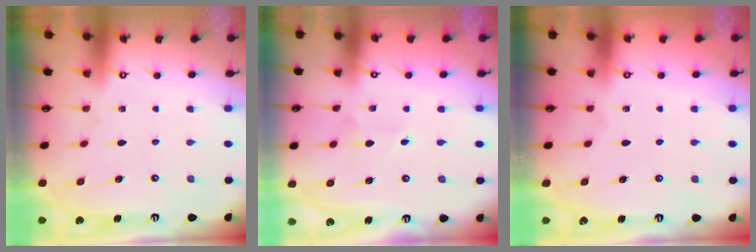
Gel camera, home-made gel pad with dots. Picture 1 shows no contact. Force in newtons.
{"total": 1.9, "press": 1.9, "slide": 0.1}
{"total": 0.0}